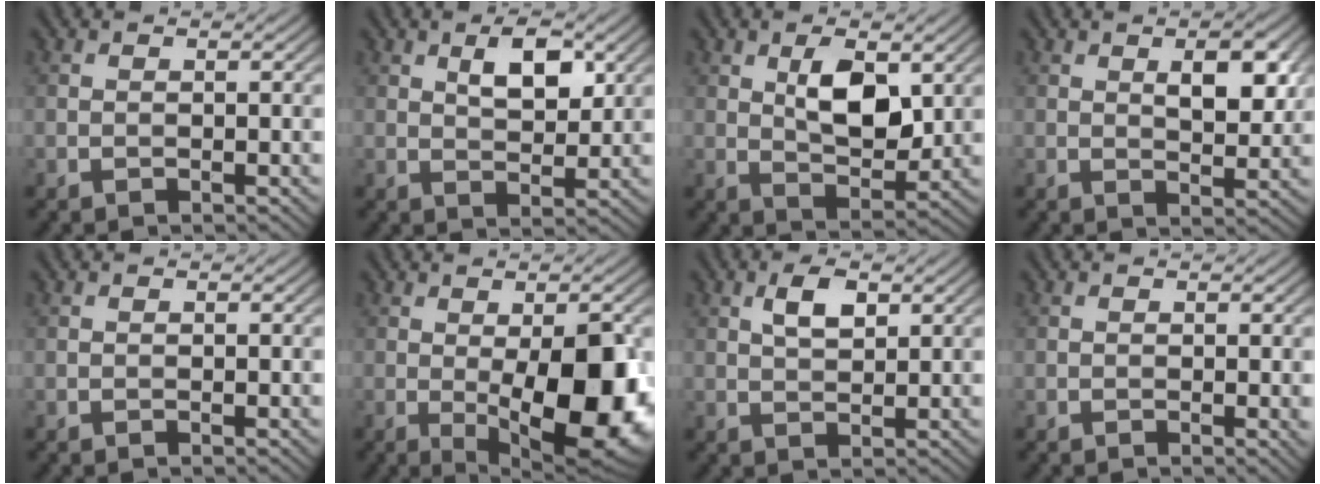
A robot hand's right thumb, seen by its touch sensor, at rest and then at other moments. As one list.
[{"total": 5.2, "force": [2.3, 2.4, 3.9], "torque": [-0.071, -0.002, 0.039]}, {"total": 6.9, "force": [2.2, 3.4, 5.5], "torque": [-0.101, -0.006, 0.042]}, {"total": 5.6, "force": [2.0, 2.5, 4.6], "torque": [-0.071, -0.002, 0.033]}, {"total": 0.0}, {"total": 13.6, "force": [-1.7, 5.0, 12.5], "torque": [-0.165, -0.005, -0.021]}, {"total": 3.6, "force": [1.6, 1.7, 2.8], "torque": [-0.057, 0.003, 0.031]}, {"total": 0.8, "force": [0.1, 0.1, 0.8], "torque": [-0.011, -0.002, 0.001]}]